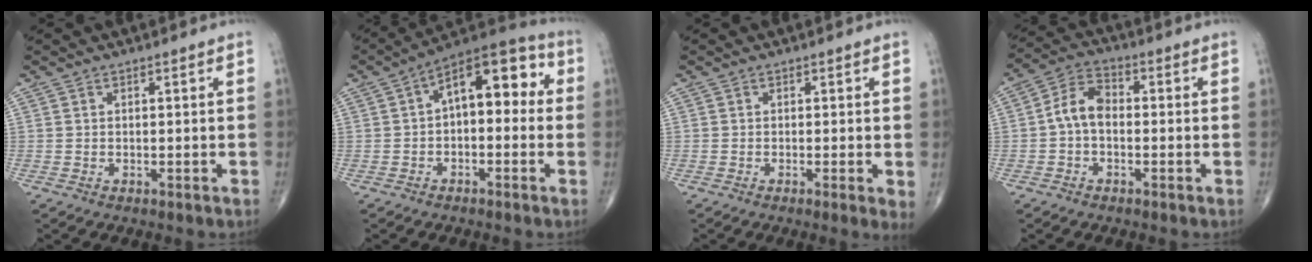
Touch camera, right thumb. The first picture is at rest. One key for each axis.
{"total": 12.6, "fx": 1.1, "fy": 6.8, "fz": 10.5, "tx": -0.115, "ty": 0.043, "tz": -0.002}
{"total": 2.4, "fx": -0.3, "fy": 0.2, "fz": 2.3, "tx": -0.036, "ty": -0.008, "tz": -0.009}
{"total": 6.5, "fx": -0.7, "fy": 4.2, "fz": 5.0, "tx": -0.084, "ty": 0.023, "tz": -0.027}